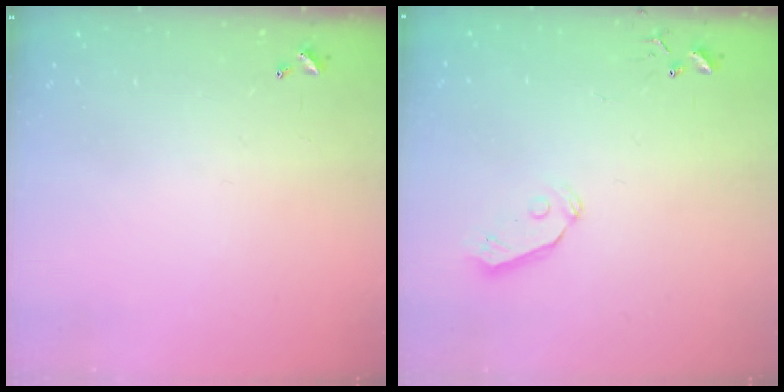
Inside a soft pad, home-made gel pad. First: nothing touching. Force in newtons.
{"total": 6.4, "press": 6.4, "slide": 0.6}